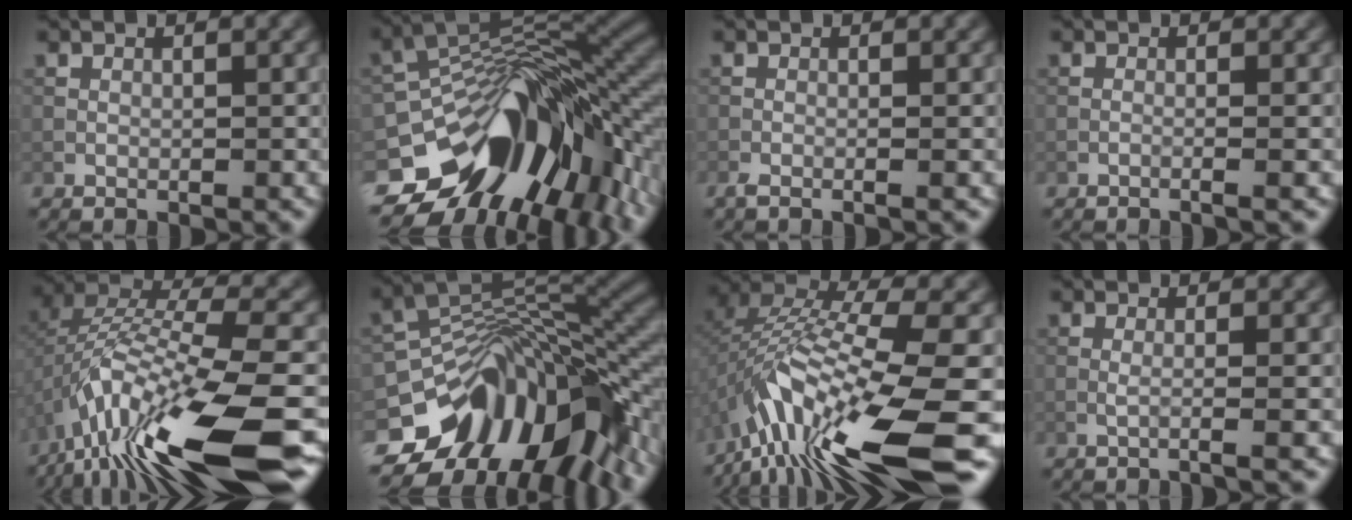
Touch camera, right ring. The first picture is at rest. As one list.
[{"total": 16.3, "force": [-6.6, 8.5, 12.2], "torque": [-0.199, -0.011, -0.107]}, {"total": 1.2, "force": [-0.8, 0.1, 1.0], "torque": [-0.018, -0.003, -0.020]}, {"total": 1.2, "force": [-0.5, 0.2, 1.1], "torque": [-0.014, 0.004, -0.019]}, {"total": 15.3, "force": [-7.2, 4.0, 12.9], "torque": [-0.266, 0.004, -0.123]}, {"total": 14.9, "force": [-6.4, 7.8, 10.9], "torque": [-0.178, -0.005, -0.111]}, {"total": 14.9, "force": [-6.3, 4.1, 12.9], "torque": [-0.256, 0.009, -0.109]}, {"total": 1.9, "force": [-0.3, 0.4, 1.8], "torque": [-0.026, 0.000, -0.015]}]